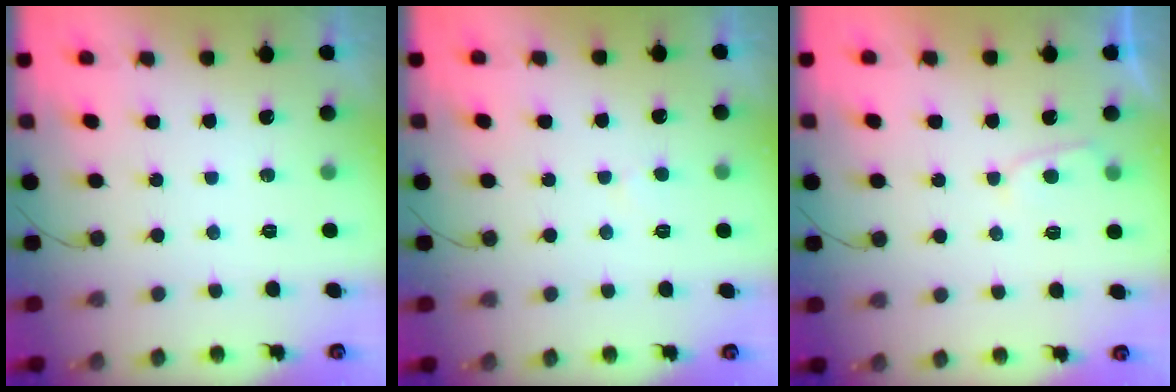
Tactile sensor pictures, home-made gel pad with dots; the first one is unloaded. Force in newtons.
{"total": 3.5, "press": 3.5, "slide": 0.3}
{"total": 2.9, "press": 2.9, "slide": 0.3}